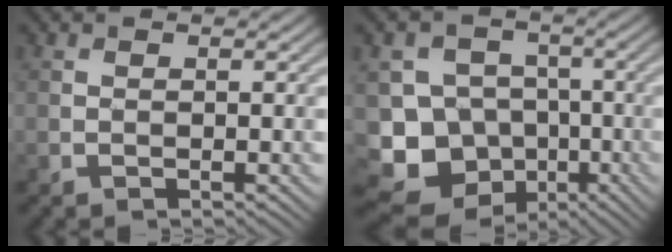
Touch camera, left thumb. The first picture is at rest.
{"total": 13.1, "force": [-5.3, 11.2, 4.3], "torque": [-0.124, -0.031, -0.102]}